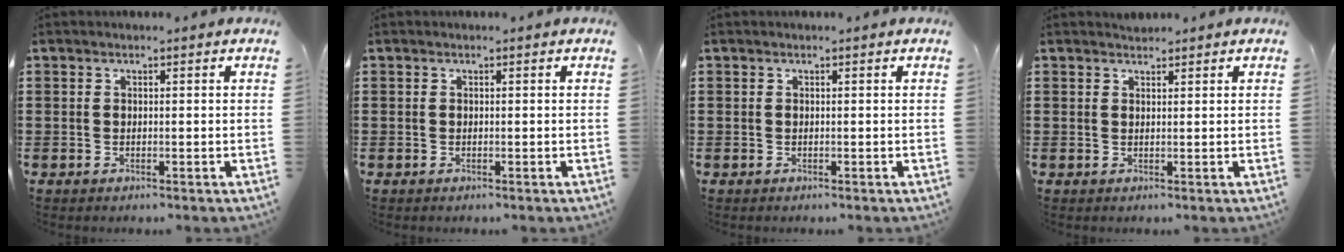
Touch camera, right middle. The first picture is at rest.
{"total": 0.0}
{"total": 0.0}
{"total": 1.1, "force": [1.0, 0.2, -0.2], "torque": [0.002, 0.000, 0.020]}